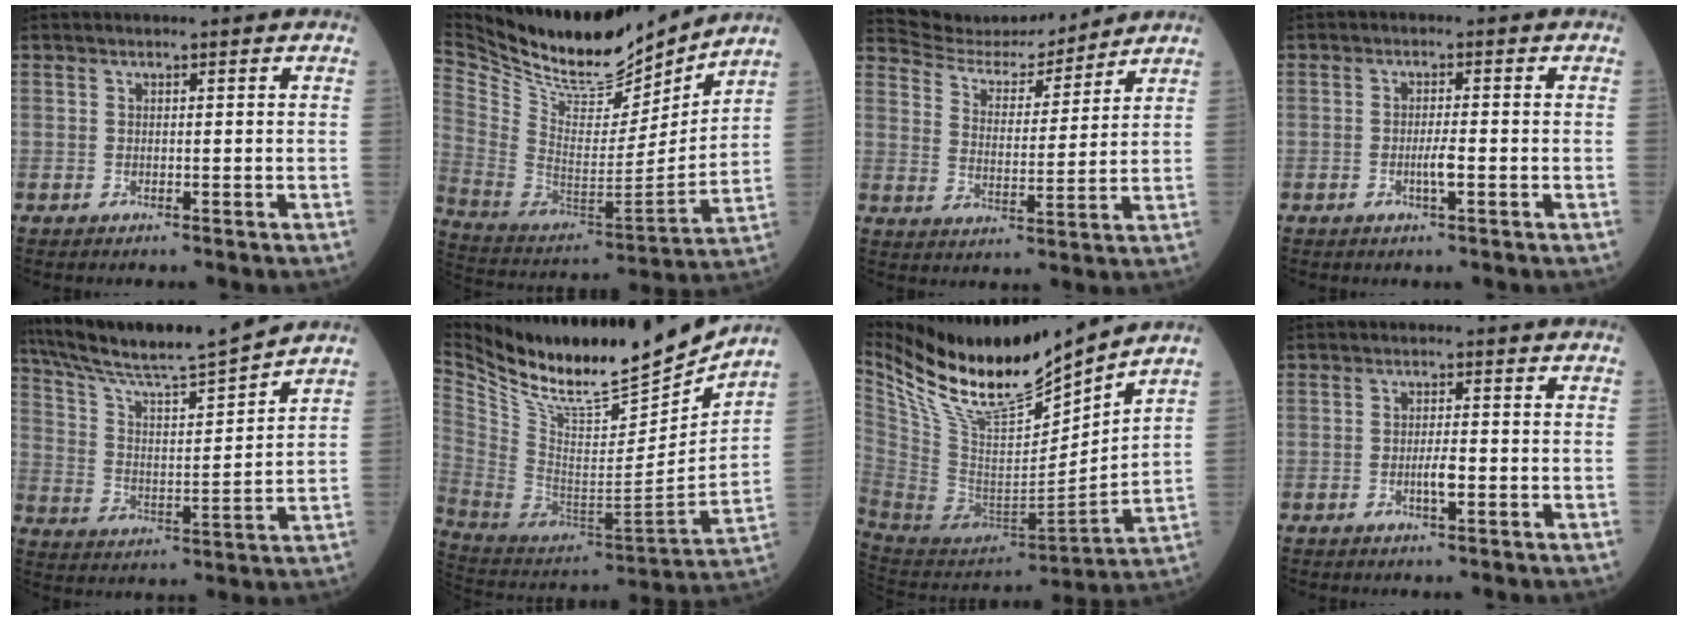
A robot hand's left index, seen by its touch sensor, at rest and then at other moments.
{"total": 22.7, "force": [20.3, 5.8, 8.2], "torque": [-0.171, -0.035, 0.343]}
{"total": 10.5, "force": [10.4, 1.4, 1.3], "torque": [-0.031, 0.005, 0.176]}
{"total": 2.1, "force": [-0.9, 0.0, 1.9], "torque": [-0.036, -0.005, -0.017]}
{"total": 15.1, "force": [13.9, -1.0, 5.8], "torque": [-0.115, -0.002, 0.239]}
{"total": 21.4, "force": [19.2, 1.9, 9.3], "torque": [-0.186, -0.056, 0.330]}
{"total": 19.3, "force": [16.6, 1.9, 9.6], "torque": [-0.181, -0.027, 0.315]}
{"total": 2.3, "force": [-0.9, 0.3, 2.1], "torque": [-0.037, -0.003, -0.017]}